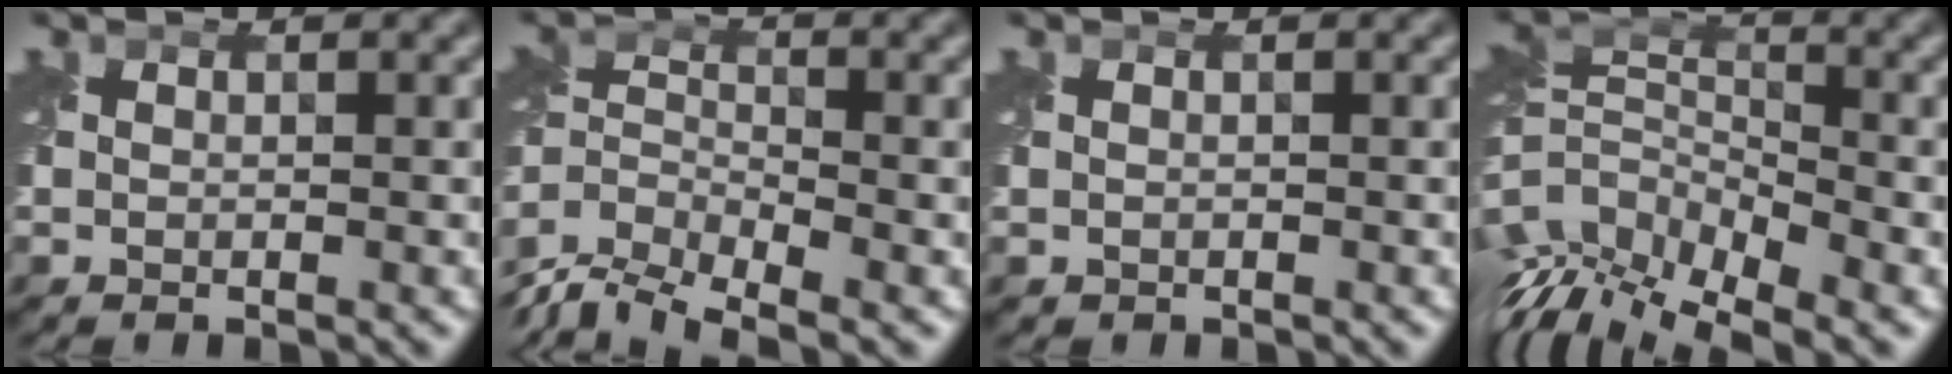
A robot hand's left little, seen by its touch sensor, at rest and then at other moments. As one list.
[{"total": 7.3, "force": [-5.7, 2.7, 3.6], "torque": [-0.065, -0.009, -0.117]}, {"total": 0.6, "force": [-0.1, 0.5, 0.2], "torque": [-0.006, -0.004, 0.003]}, {"total": 10.5, "force": [-6.7, 5.0, 6.3], "torque": [-0.135, -0.002, -0.124]}]